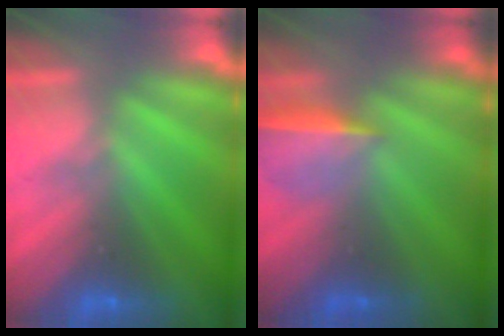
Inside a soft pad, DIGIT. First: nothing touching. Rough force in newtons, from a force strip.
{"total": 1.7}